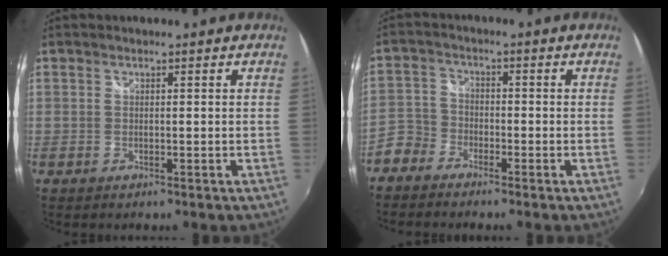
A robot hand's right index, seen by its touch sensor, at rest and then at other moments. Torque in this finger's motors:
{"motor_torque": [-0.23, 0.02, -0.33, -0.15]}